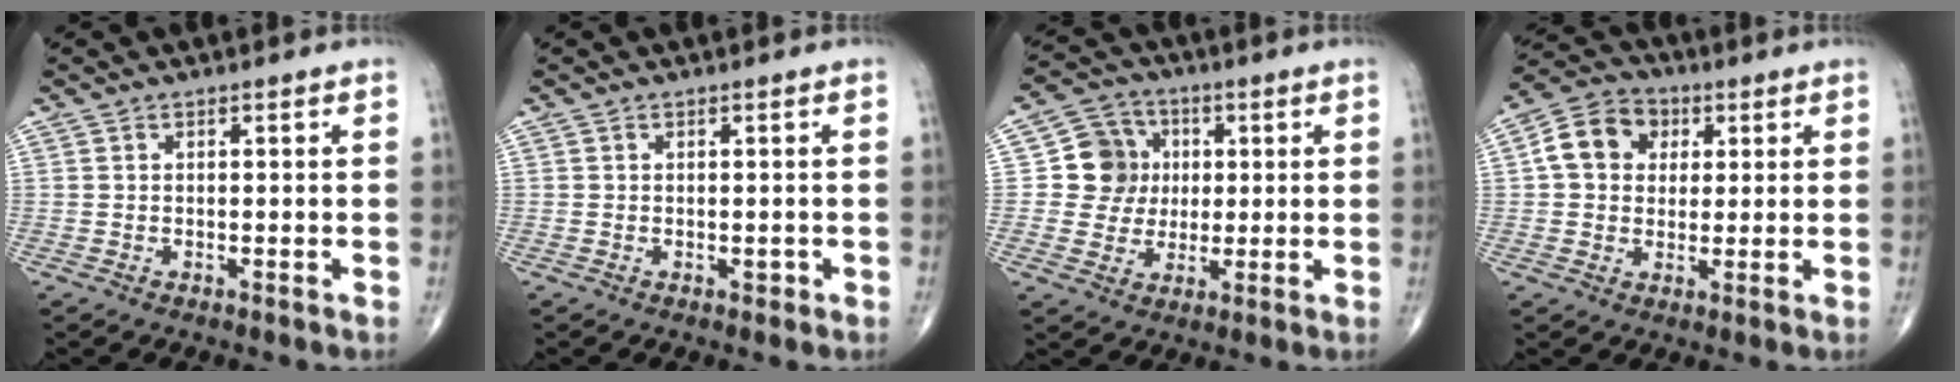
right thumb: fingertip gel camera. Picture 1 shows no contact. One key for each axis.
{"total": 0.8, "fx": -0.3, "fy": 0.6, "fz": 0.5, "tx": 0.003, "ty": 0.001, "tz": -0.005}
{"total": 9.0, "fx": 1.1, "fy": 8.5, "fz": 2.7, "tx": -0.005, "ty": 0.008, "tz": 0.014}
{"total": 9.4, "fx": 2.1, "fy": 7.7, "fz": 4.9, "tx": -0.063, "ty": 0.010, "tz": 0.024}